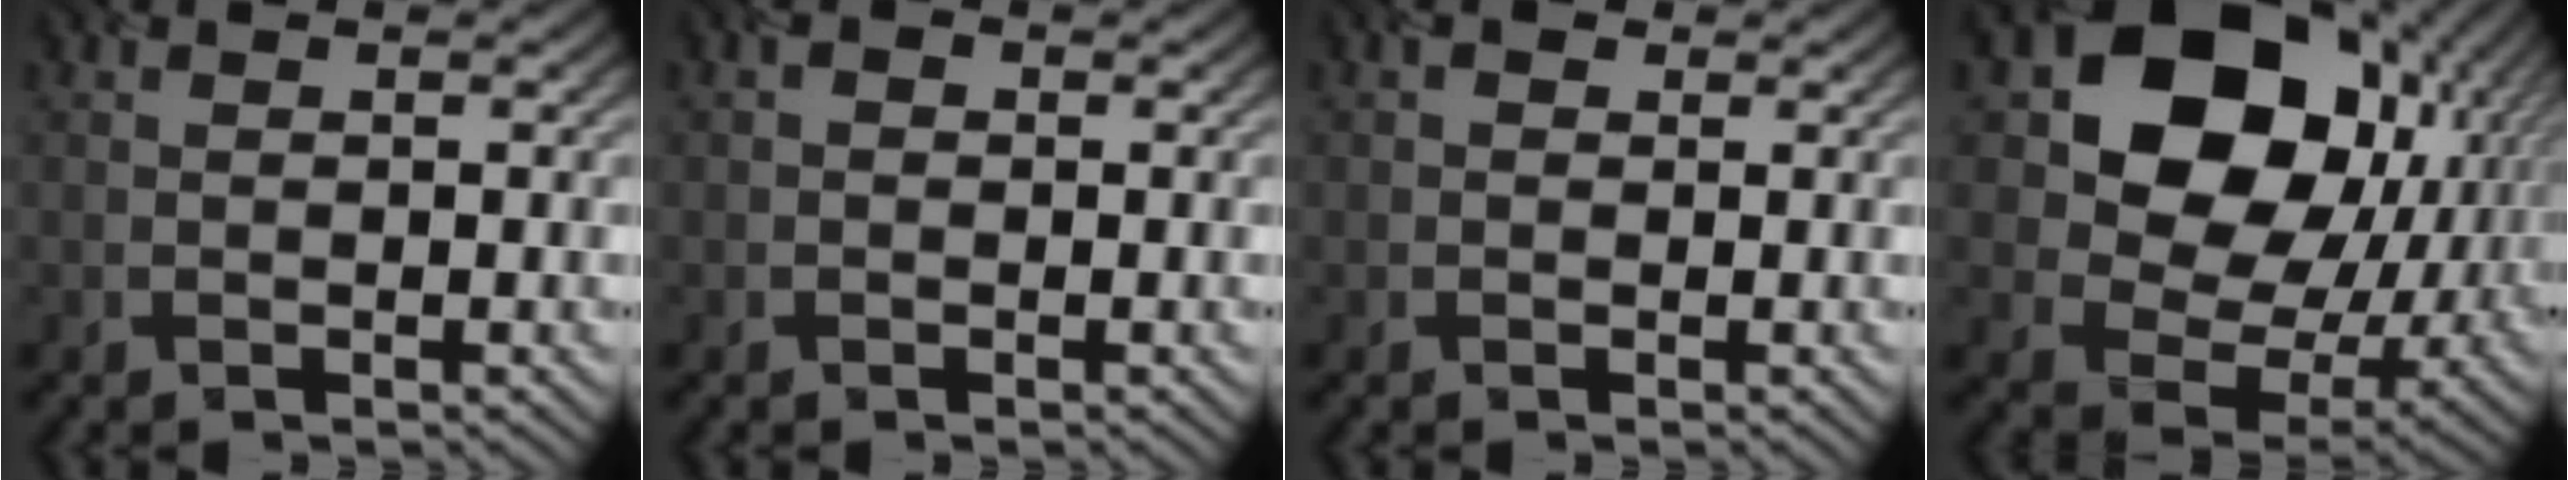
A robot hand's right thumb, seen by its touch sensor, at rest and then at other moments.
{"total": 0.6, "force": [-0.2, 0.6, 0.1], "torque": [0.001, 0.002, -0.006]}
{"total": 0.8, "force": [0.3, 0.7, 0.3], "torque": [-0.006, 0.002, 0.004]}
{"total": 16.8, "force": [4.4, 13.3, 9.3], "torque": [-0.167, -0.010, 0.091]}